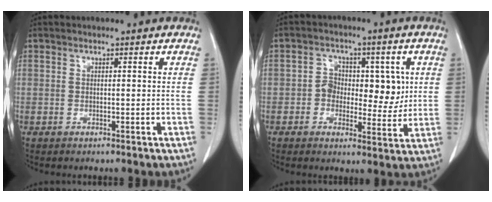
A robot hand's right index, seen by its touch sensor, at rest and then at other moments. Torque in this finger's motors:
{"motor_torque": [0.17, 0.04, 0.12, 0.04]}